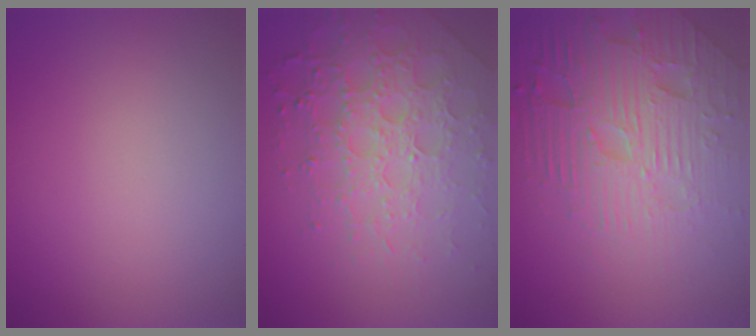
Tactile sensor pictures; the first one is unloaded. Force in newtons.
{"total": 6.7, "press": 4.9, "slide": 4.5}
{"total": 7.6, "press": 5.7, "slide": 5.1}